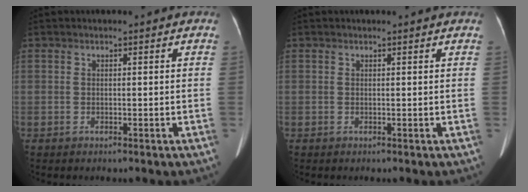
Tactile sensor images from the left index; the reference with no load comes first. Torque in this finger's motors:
{"motor_torque": [-0.02, 0.03, 0.00, 0.00]}